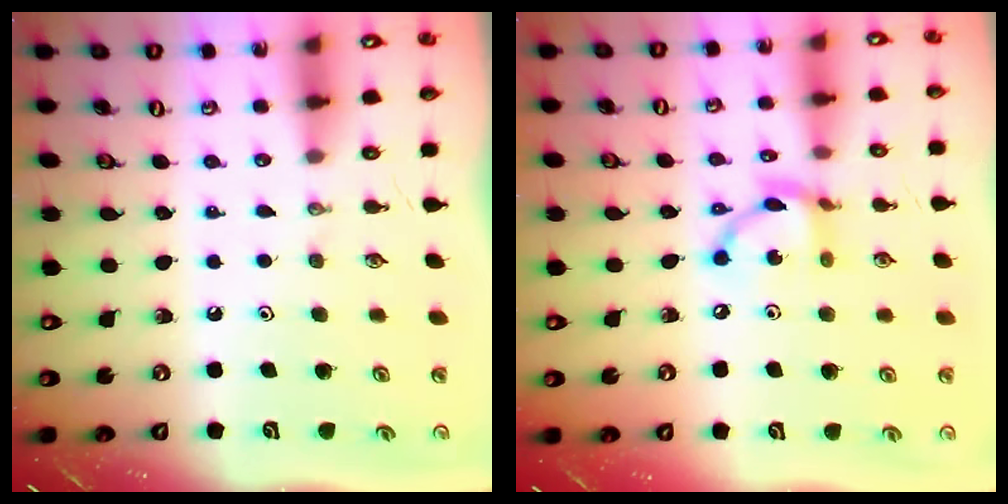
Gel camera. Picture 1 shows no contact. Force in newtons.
{"total": 11.5, "press": 11.5, "slide": 0.8}